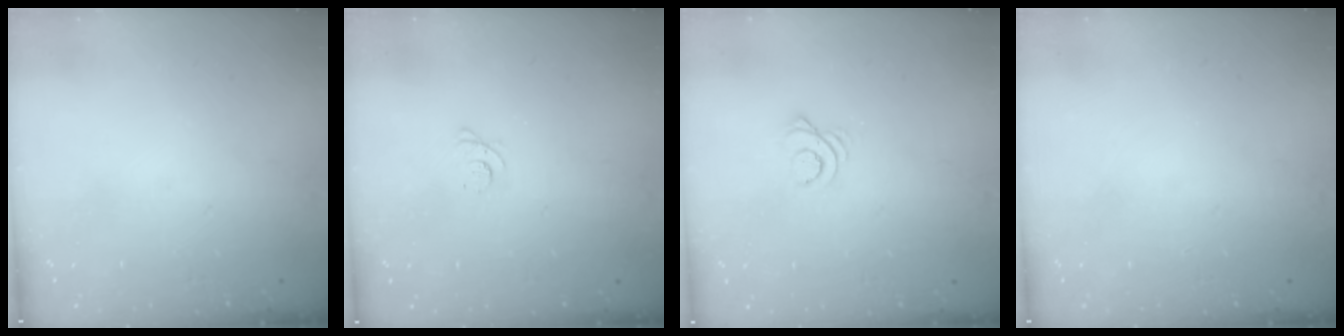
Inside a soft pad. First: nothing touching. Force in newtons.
{"total": 2.4, "press": 2.4, "slide": 0.3}
{"total": 2.9, "press": 2.9, "slide": 0.4}
{"total": 0.0}